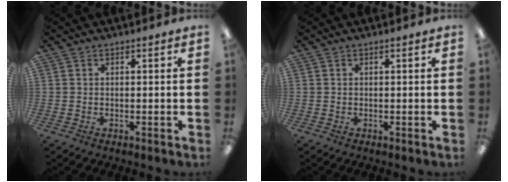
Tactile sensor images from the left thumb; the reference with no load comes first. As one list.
[{"total": 0.0}]